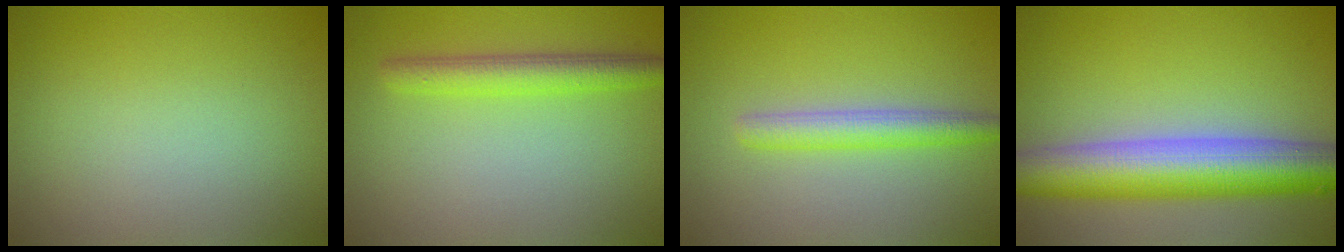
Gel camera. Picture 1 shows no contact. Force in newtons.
{"total": 3.2, "press": 3.2, "slide": 0.1}
{"total": 2.9, "press": 2.9, "slide": 0.0}
{"total": 8.8, "press": 8.8, "slide": 0.1}